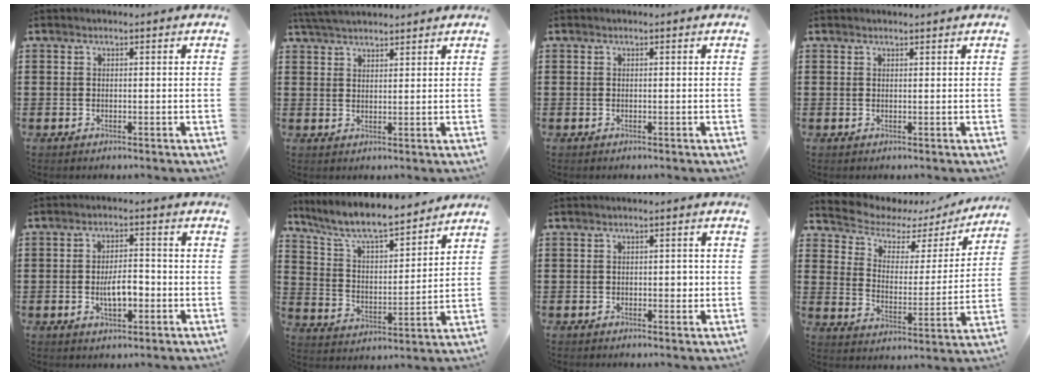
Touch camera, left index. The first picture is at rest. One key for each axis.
{"total": 4.2, "fx": 3.9, "fy": 0.6, "fz": 1.3, "tx": -0.036, "ty": -0.002, "tz": 0.075}
{"total": 0.0}
{"total": 0.6, "fx": 0.6, "fy": 0.0, "fz": 0.1, "tx": -0.004, "ty": -0.001, "tz": 0.013}
{"total": 5.3, "fx": -1.2, "fy": 2.4, "fz": 4.6, "tx": -0.073, "ty": 0.004, "tz": -0.023}
{"total": 8.3, "fx": 7.4, "fy": 0.9, "fz": 3.6, "tx": -0.099, "ty": -0.041, "tz": 0.126}
{"total": 2.0, "fx": -0.3, "fy": 1.1, "fz": 1.6, "tx": -0.023, "ty": 0.002, "tz": -0.010}
{"total": 4.3, "fx": 3.3, "fy": 2.5, "fz": 1.2, "tx": -0.050, "ty": -0.022, "tz": 0.048}